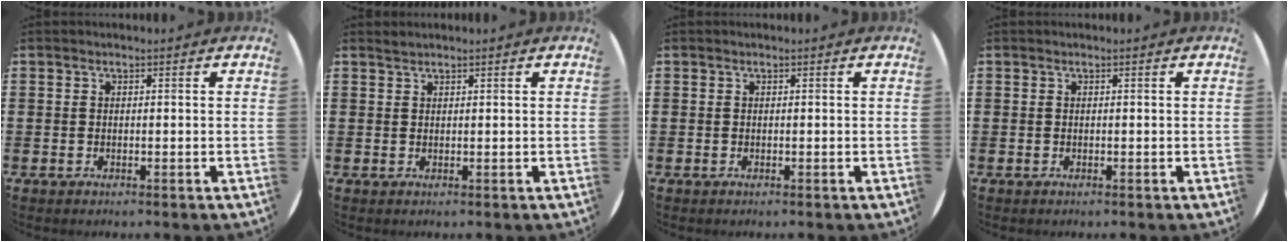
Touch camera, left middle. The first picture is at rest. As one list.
[{"total": 0.6, "force": [0.6, -0.1, 0.0], "torque": [0.001, -0.001, 0.012]}, {"total": 0.0}, {"total": 0.0}]